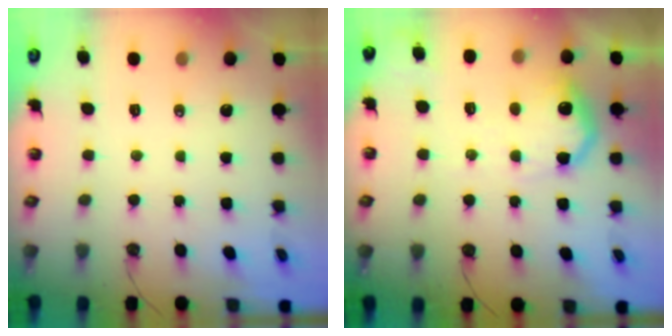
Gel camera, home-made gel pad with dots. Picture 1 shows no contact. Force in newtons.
{"total": 14.8, "press": 14.7, "slide": 0.7}